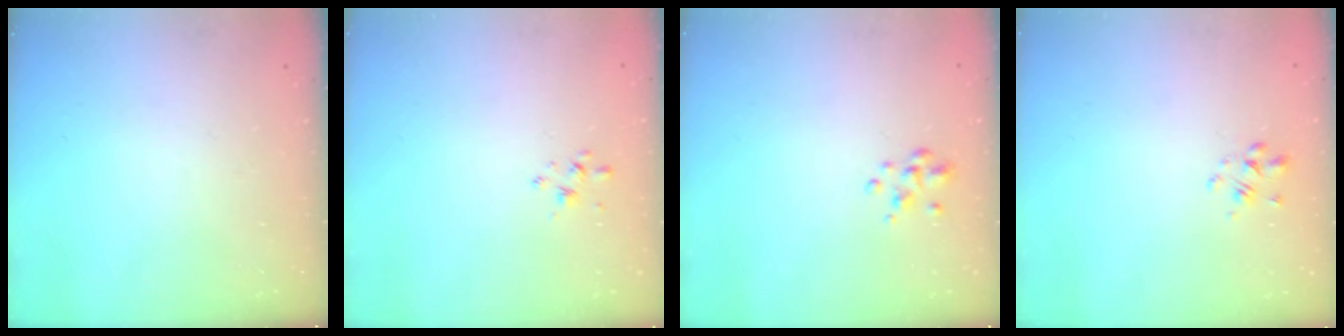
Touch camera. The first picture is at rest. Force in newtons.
{"total": 2.1, "press": 2.0, "slide": 0.7}
{"total": 2.0, "press": 1.9, "slide": 0.6}
{"total": 1.4, "press": 1.2, "slide": 0.8}